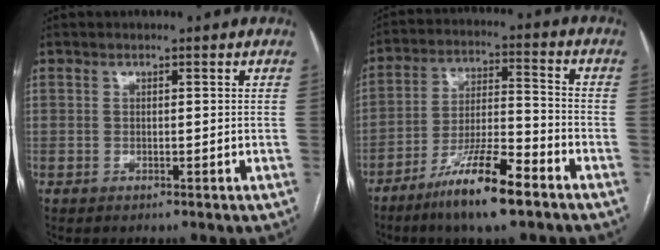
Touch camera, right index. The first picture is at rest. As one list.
[{"total": 12.6, "force": [-8.2, 1.5, 9.5], "torque": [-0.177, -0.017, -0.147]}]